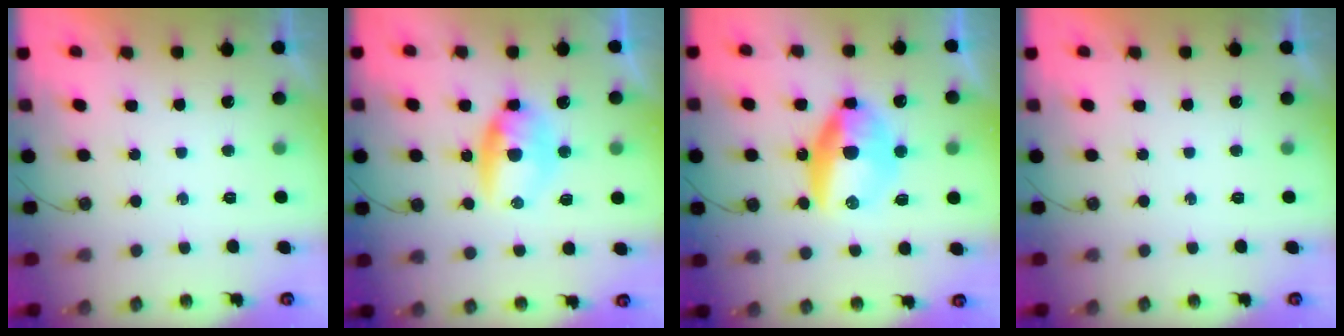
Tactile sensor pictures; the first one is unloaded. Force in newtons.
{"total": 16.7, "press": 10.2, "slide": 13.2}
{"total": 11.5, "press": 11.5, "slide": 0.7}
{"total": 0.0}